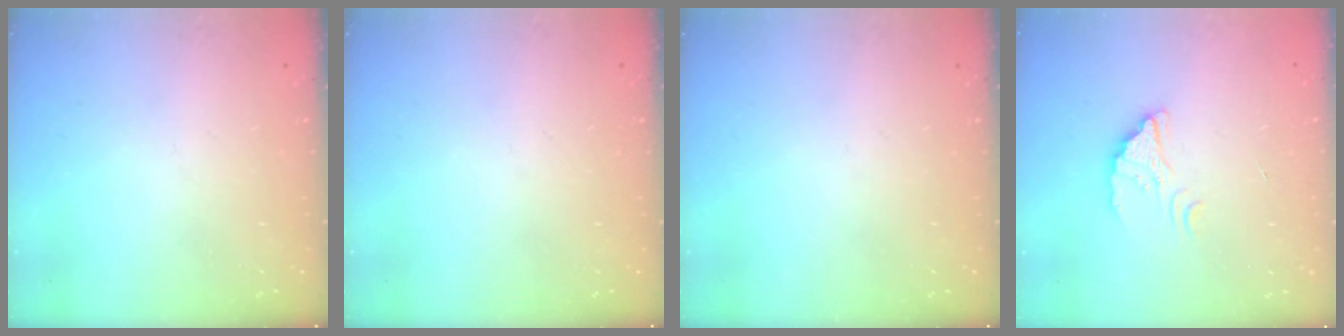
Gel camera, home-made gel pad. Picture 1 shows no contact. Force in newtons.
{"total": 0.0}
{"total": 0.0}
{"total": 2.1, "press": 2.1, "slide": 0.2}